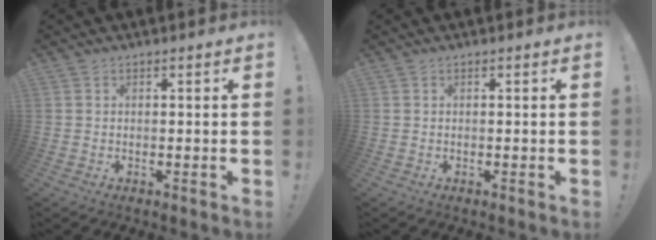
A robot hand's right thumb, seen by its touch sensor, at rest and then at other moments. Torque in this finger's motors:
{"motor_torque": [0.02, 0.11, 0.06, 0.07, -0.08]}